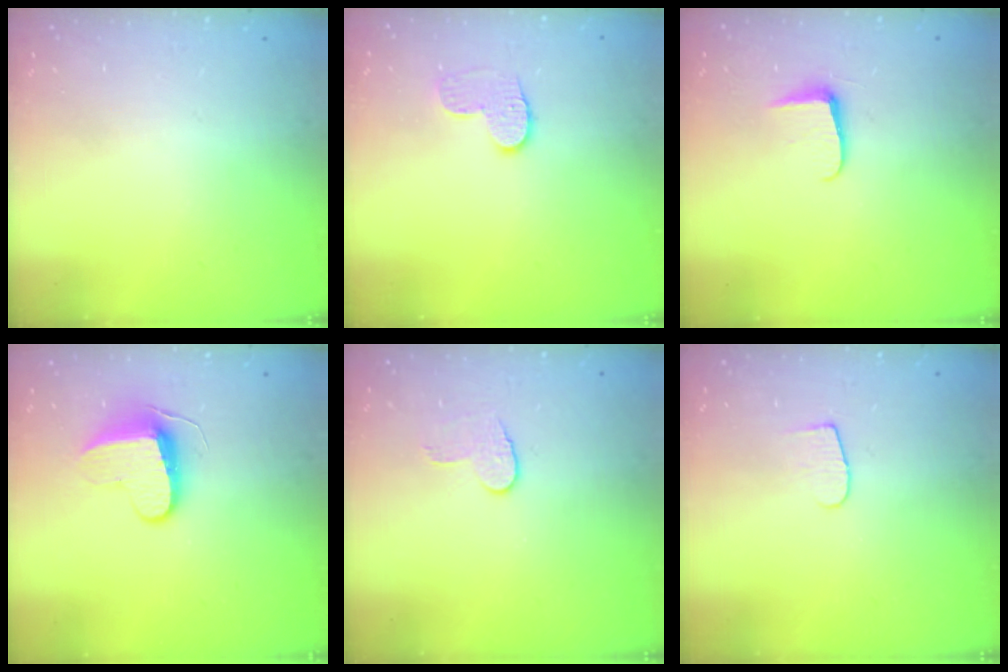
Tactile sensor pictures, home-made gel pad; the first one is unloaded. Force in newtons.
{"total": 8.2, "press": 8.2, "slide": 0.3}
{"total": 5.4, "press": 5.4, "slide": 0.7}
{"total": 9.0, "press": 9.0, "slide": 0.4}
{"total": 6.1, "press": 6.1, "slide": 0.5}
{"total": 5.2, "press": 5.1, "slide": 0.6}